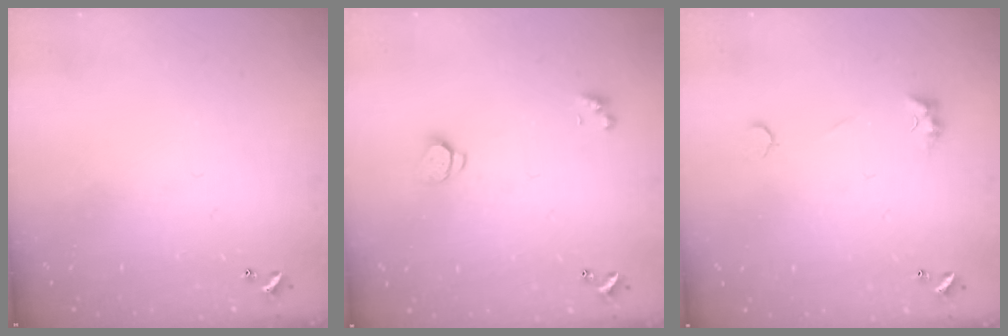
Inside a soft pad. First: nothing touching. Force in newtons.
{"total": 1.6, "press": 1.6, "slide": 0.3}
{"total": 1.8, "press": 1.7, "slide": 0.4}